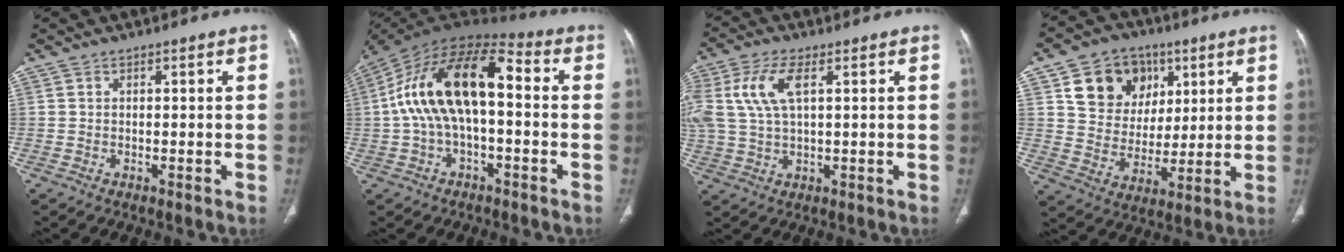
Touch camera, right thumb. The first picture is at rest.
{"total": 18.3, "force": [0.5, 8.9, 16.0], "torque": [-0.293, 0.054, -0.001]}
{"total": 10.4, "force": [3.0, 4.8, 8.7], "torque": [-0.211, 0.012, 0.064]}
{"total": 14.8, "force": [6.3, 12.0, 5.8], "torque": [-0.056, -0.013, 0.115]}